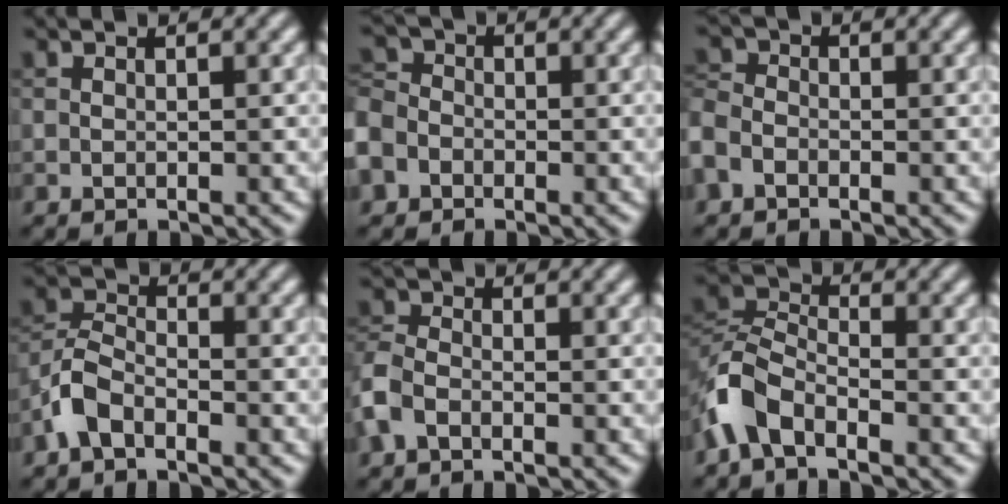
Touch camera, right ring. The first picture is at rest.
{"total": 6.7, "force": [-3.4, 5.2, 2.5], "torque": [-0.061, -0.009, -0.071]}
{"total": 2.8, "force": [-1.5, 2.0, 1.2], "torque": [-0.033, 0.002, -0.046]}
{"total": 3.5, "force": [-2.2, 1.8, 2.1], "torque": [-0.043, 0.008, -0.057]}
{"total": 3.4, "force": [-1.6, 2.1, 2.0], "torque": [-0.052, 0.004, -0.048]}
{"total": 5.1, "force": [-3.2, 2.6, 3.0], "torque": [-0.069, 0.001, -0.078]}